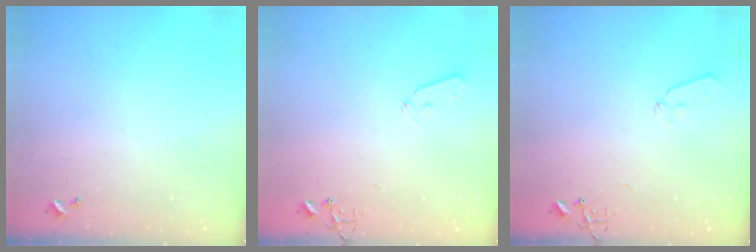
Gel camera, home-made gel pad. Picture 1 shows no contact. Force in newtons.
{"total": 4.0, "press": 4.0, "slide": 0.5}
{"total": 4.9, "press": 4.8, "slide": 0.7}